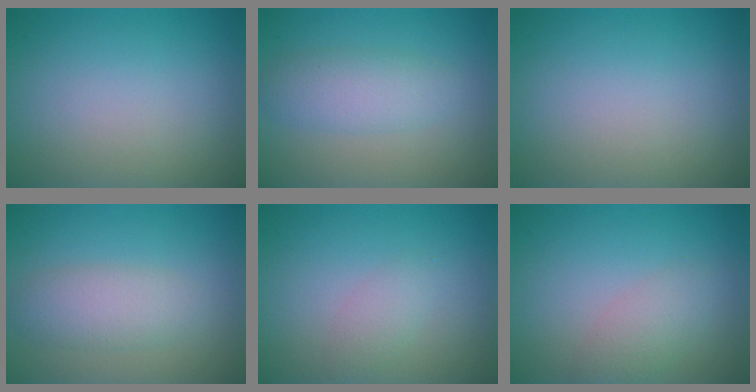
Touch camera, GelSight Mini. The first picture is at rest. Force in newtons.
{"total": 3.0, "press": 3.0, "slide": 0.1}
{"total": 0.0}
{"total": 3.1, "press": 3.1, "slide": 0.1}
{"total": 1.5, "press": 1.5, "slide": 0.1}
{"total": 2.4, "press": 2.4, "slide": 0.2}